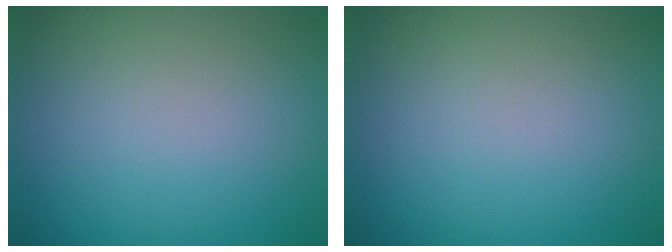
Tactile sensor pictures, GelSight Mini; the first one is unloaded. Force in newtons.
{"total": 0.0}